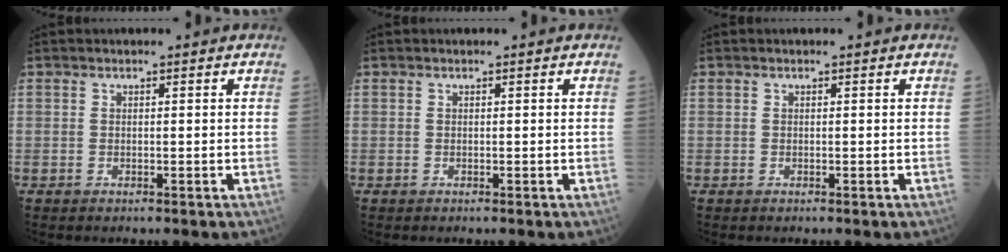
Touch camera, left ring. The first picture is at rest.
{"total": 0.0}
{"total": 0.0}